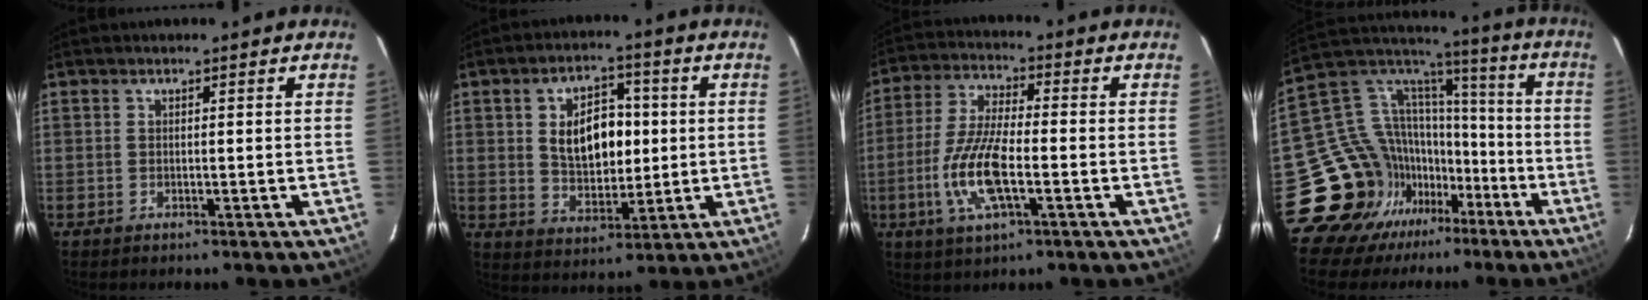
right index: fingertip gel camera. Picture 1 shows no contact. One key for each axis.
{"total": 10.8, "fx": 1.5, "fy": 6.8, "fz": 8.3, "tx": -0.146, "ty": 0.017, "tz": 0.039}
{"total": 12.0, "fx": -3.4, "fy": 3.5, "fz": 10.9, "tx": -0.232, "ty": -0.004, "tz": -0.069}
{"total": 17.0, "fx": -10.7, "fy": 12.7, "fz": 3.8, "tx": -0.083, "ty": 0.077, "tz": -0.182}